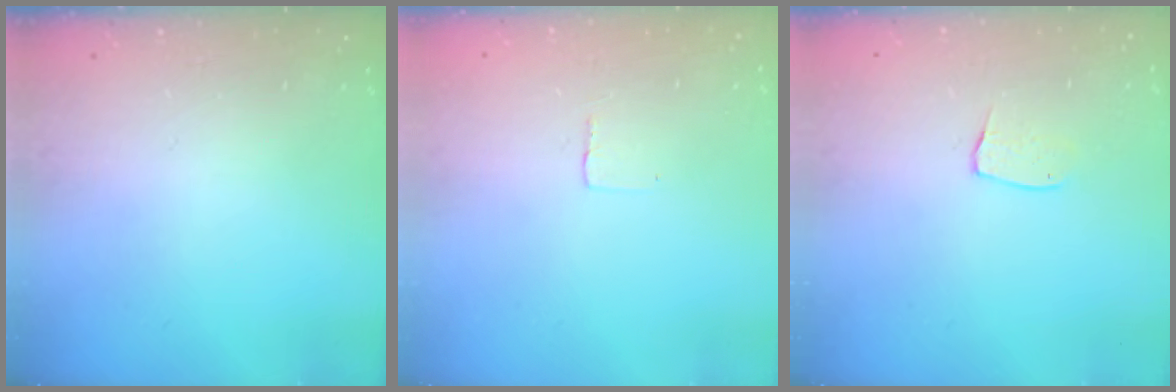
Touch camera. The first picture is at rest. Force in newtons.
{"total": 1.9, "press": 1.9, "slide": 0.1}
{"total": 5.6, "press": 5.6, "slide": 0.3}